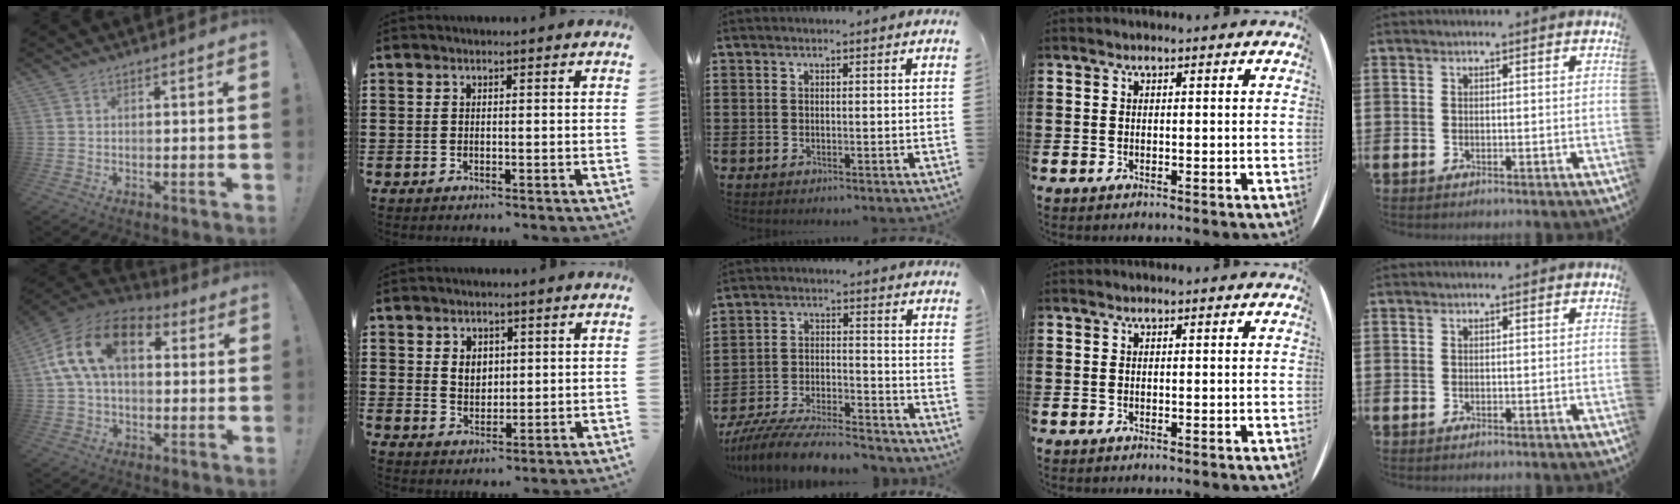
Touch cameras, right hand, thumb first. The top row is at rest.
{"thumb": {"total": 16.8, "force": [5.1, 10.0, 12.5], "torque": [-0.229, -0.001, 0.088]}, "index": {"total": 3.2, "force": [1.1, 2.4, 1.8], "torque": [-0.034, 0.007, 0.017]}, "middle": {"total": 8.7, "force": [-8.2, 0.9, 2.7], "torque": [-0.054, 0.009, -0.161]}}